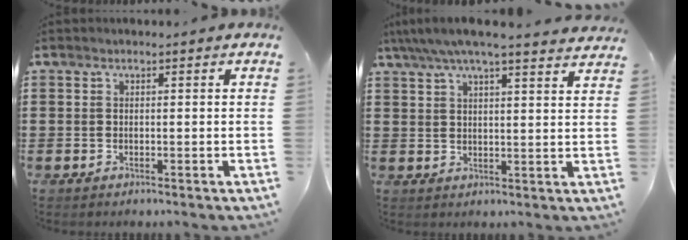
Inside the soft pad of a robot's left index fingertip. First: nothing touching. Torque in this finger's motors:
{"motor_torque": [2.14, 0.00, 0.50, 0.21]}